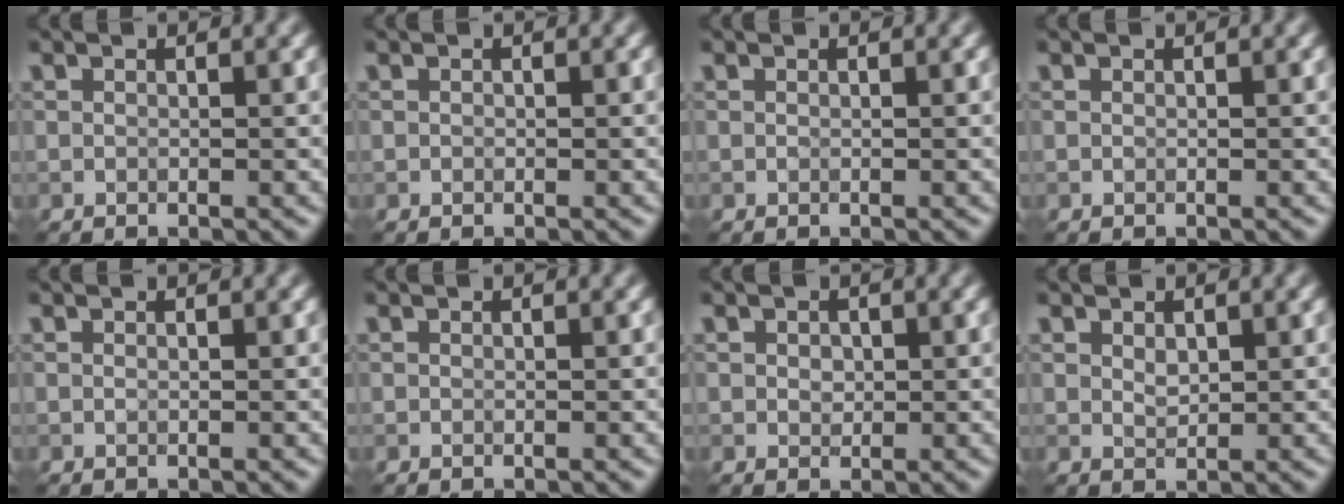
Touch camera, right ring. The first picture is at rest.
{"total": 0.0}
{"total": 0.0}
{"total": 0.0}
{"total": 0.0}
{"total": 0.0}
{"total": 0.8, "force": [0.2, 0.7, 0.3], "torque": [-0.006, -0.001, 0.004]}
{"total": 0.9, "force": [0.6, 0.5, 0.5], "torque": [-0.013, 0.000, 0.017]}